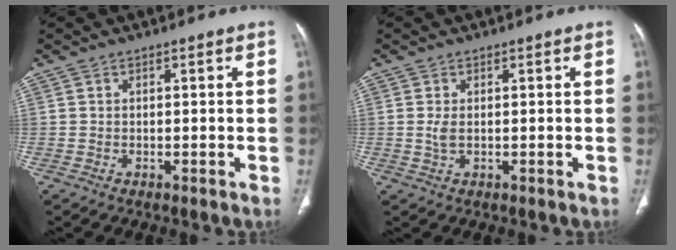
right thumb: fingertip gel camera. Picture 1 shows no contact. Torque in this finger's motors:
{"motor_torque": [-0.03, -0.03, 0.10, 0.08, 0.00]}